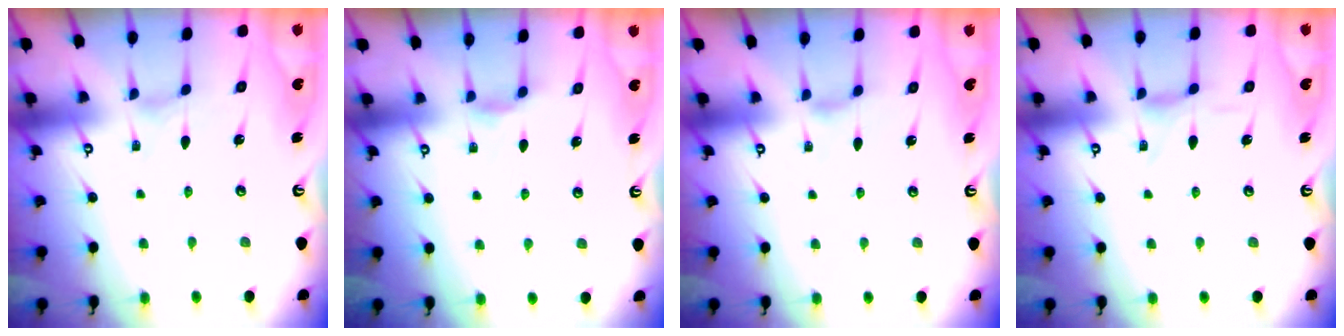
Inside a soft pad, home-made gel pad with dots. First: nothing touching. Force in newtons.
{"total": 2.4, "press": 2.3, "slide": 0.3}
{"total": 1.7, "press": 1.6, "slide": 0.4}
{"total": 0.7, "press": 0.7, "slide": 0.2}